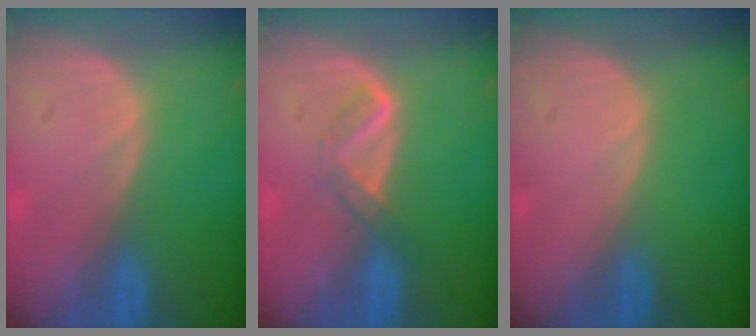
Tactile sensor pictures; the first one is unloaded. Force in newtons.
{"total": 2.8, "press": 2.7, "slide": 0.7}
{"total": 0.0}